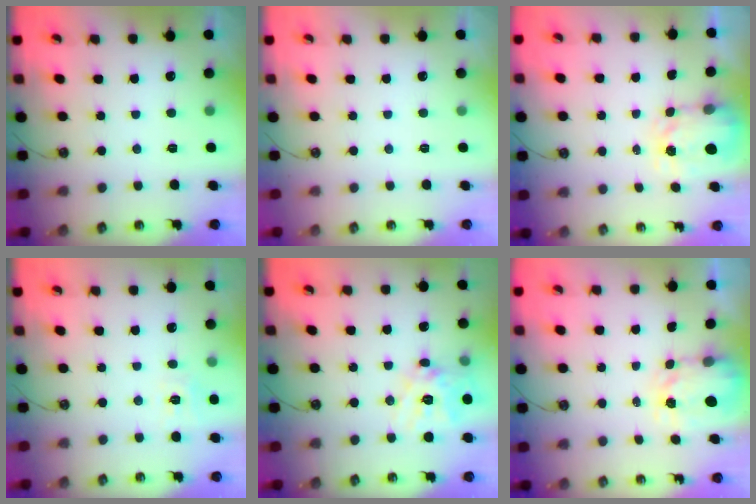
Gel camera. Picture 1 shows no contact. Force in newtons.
{"total": 0.0}
{"total": 3.7, "press": 3.7, "slide": 0.5}
{"total": 7.4, "press": 7.4, "slide": 0.8}
{"total": 14.7, "press": 14.6, "slide": 1.8}
{"total": 3.4, "press": 3.4, "slide": 0.3}